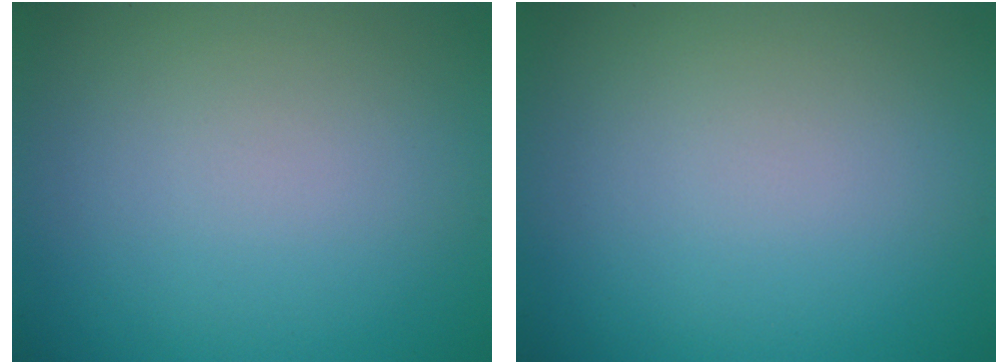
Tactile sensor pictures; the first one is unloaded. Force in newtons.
{"total": 0.0}